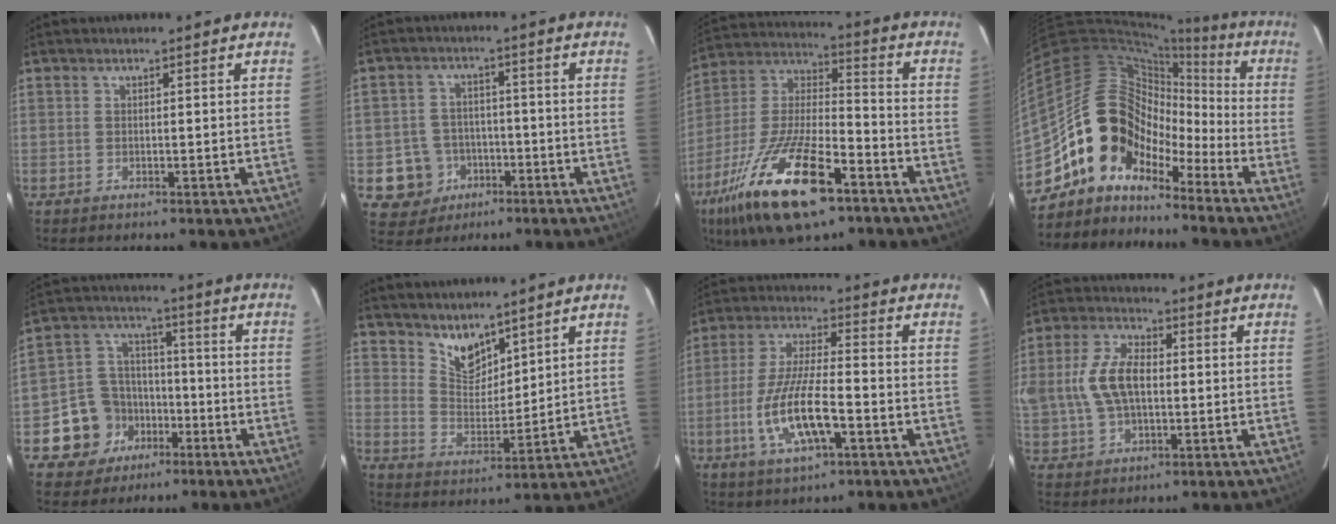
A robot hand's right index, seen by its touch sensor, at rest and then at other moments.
{"total": 8.1, "force": [-3.1, 7.5, 0.8], "torque": [-0.037, 0.029, -0.037]}
{"total": 23.2, "force": [-13.2, 8.1, 17.3], "torque": [-0.347, -0.033, -0.239]}
{"total": 13.4, "force": [-8.3, 9.4, 4.7], "torque": [-0.086, 0.040, -0.174]}
{"total": 11.2, "force": [-5.4, 9.4, 2.5], "torque": [-0.075, 0.041, -0.078]}
{"total": 7.3, "force": [6.0, 3.2, 2.5], "torque": [-0.034, 0.000, 0.118]}
{"total": 13.3, "force": [-4.7, 3.7, 11.9], "torque": [-0.243, -0.010, -0.083]}
{"total": 12.5, "force": [0.3, 7.9, 9.7], "torque": [-0.204, 0.014, 0.011]}